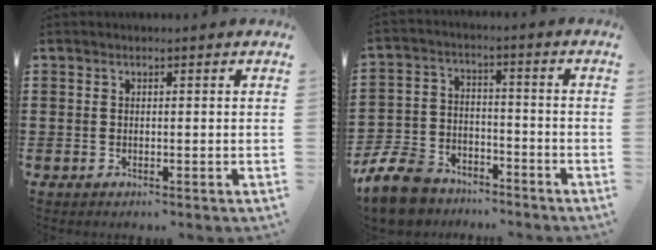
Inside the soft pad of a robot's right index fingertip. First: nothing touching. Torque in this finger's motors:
{"motor_torque": [0.82, 0.70, -0.12, -0.21]}